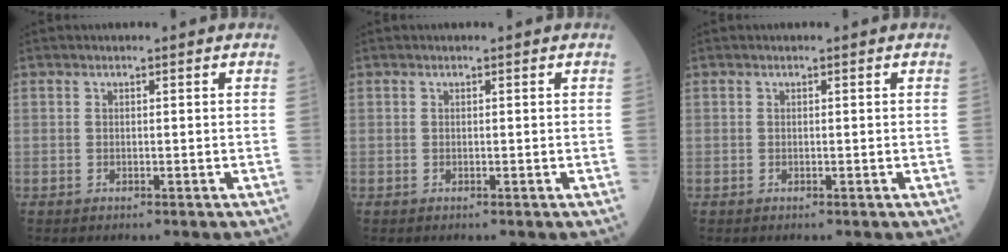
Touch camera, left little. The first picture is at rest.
{"total": 0.0}
{"total": 0.0}